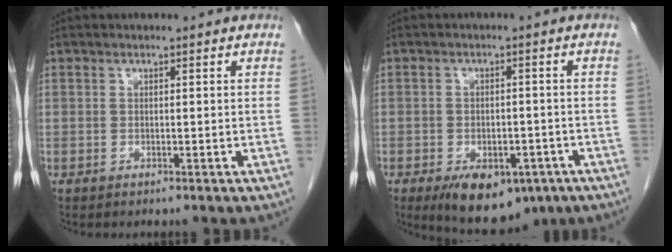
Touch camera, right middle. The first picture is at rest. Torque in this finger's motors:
{"motor_torque": [0.34, -0.76, 0.42, 0.07]}